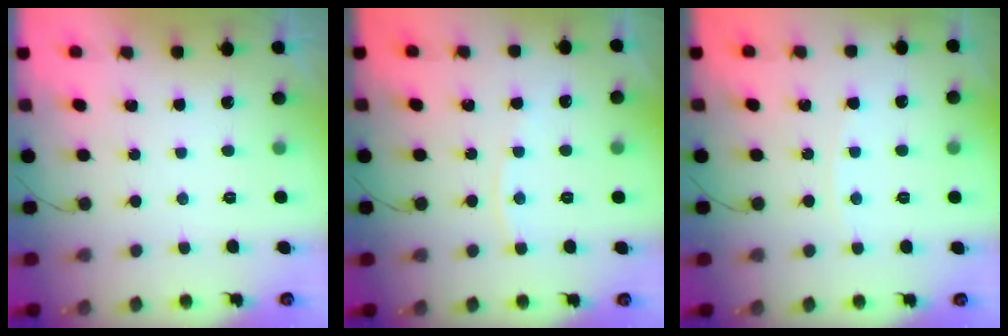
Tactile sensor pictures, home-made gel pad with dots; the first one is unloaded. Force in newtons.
{"total": 4.6, "press": 4.5, "slide": 0.7}
{"total": 2.7, "press": 2.7, "slide": 0.5}